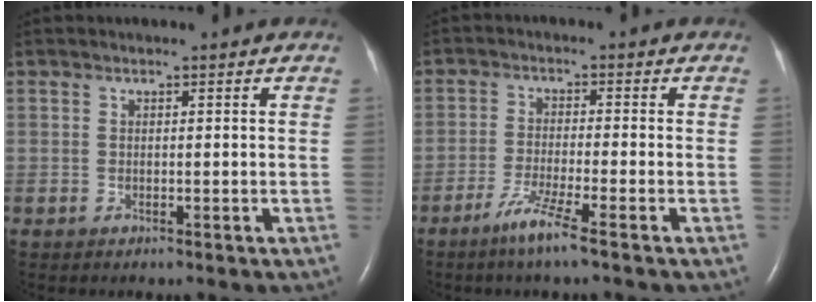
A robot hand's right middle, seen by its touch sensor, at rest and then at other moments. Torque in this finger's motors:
{"motor_torque": [0.86, -0.79, 0.10, 0.05]}